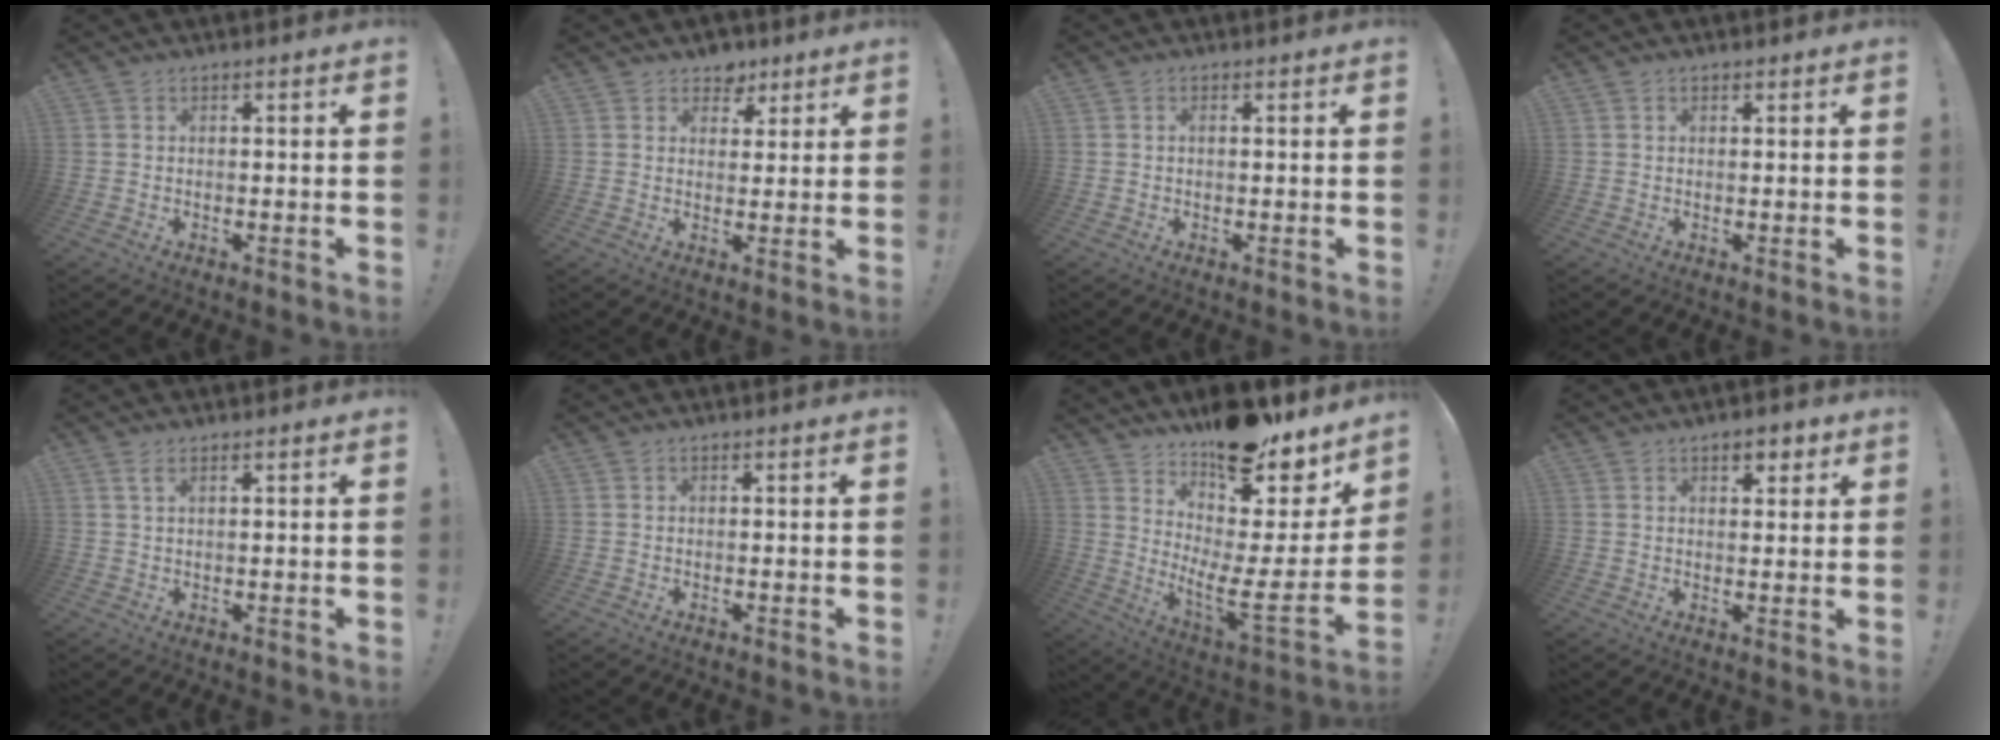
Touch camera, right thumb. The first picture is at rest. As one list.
[{"total": 5.6, "force": [3.6, 4.1, 0.9], "torque": [-0.006, -0.024, 0.069]}, {"total": 0.8, "force": [-0.2, 0.3, 0.7], "torque": [-0.021, 0.005, -0.002]}, {"total": 0.5, "force": [0.4, 0.4, 0.1], "torque": [0.002, -0.001, 0.006]}, {"total": 2.4, "force": [1.1, 0.8, 2.0], "torque": [-0.039, 0.000, 0.021]}, {"total": 0.0}, {"total": 18.7, "force": [11.8, 5.1, 13.5], "torque": [-0.198, -0.106, 0.199]}, {"total": 3.8, "force": [2.2, 2.3, 2.0], "torque": [-0.013, -0.008, 0.034]}]